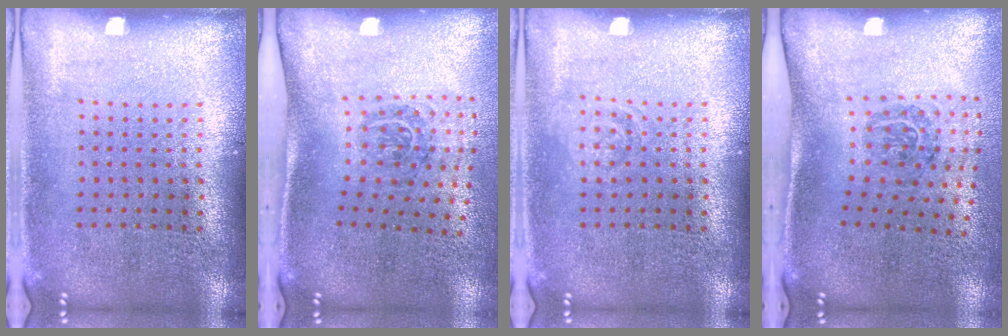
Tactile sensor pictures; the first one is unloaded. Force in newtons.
{"total": 2.0, "press": 1.2, "slide": 1.6}
{"total": 1.0, "press": 1.0, "slide": 0.2}
{"total": 2.0, "press": 1.2, "slide": 1.5}